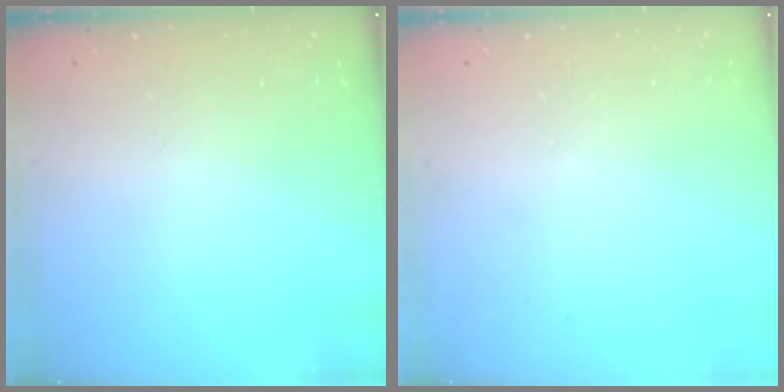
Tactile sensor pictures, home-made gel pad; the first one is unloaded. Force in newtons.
{"total": 0.0}